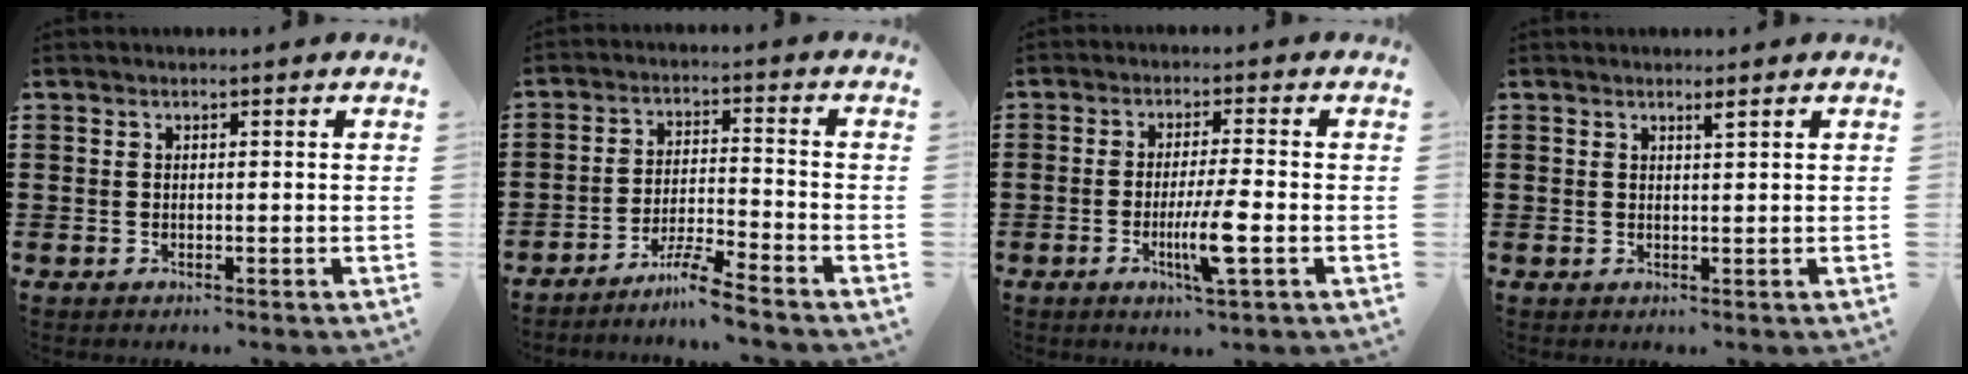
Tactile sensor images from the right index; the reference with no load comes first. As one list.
[{"total": 5.5, "force": [-5.1, -0.5, 2.2], "torque": [-0.053, -0.012, -0.100]}, {"total": 6.6, "force": [-2.1, 0.4, 6.2], "torque": [-0.124, -0.019, -0.041]}, {"total": 1.2, "force": [0.9, -0.1, 0.7], "torque": [-0.015, -0.004, 0.017]}]